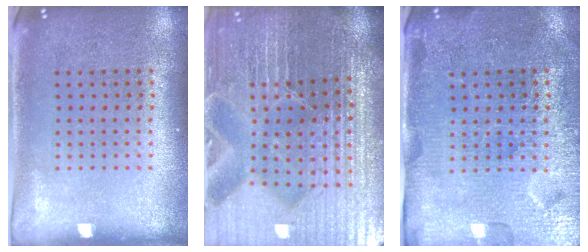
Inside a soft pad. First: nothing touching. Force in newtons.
{"total": 5.7, "press": 5.3, "slide": 2.2}
{"total": 4.1, "press": 4.0, "slide": 1.1}